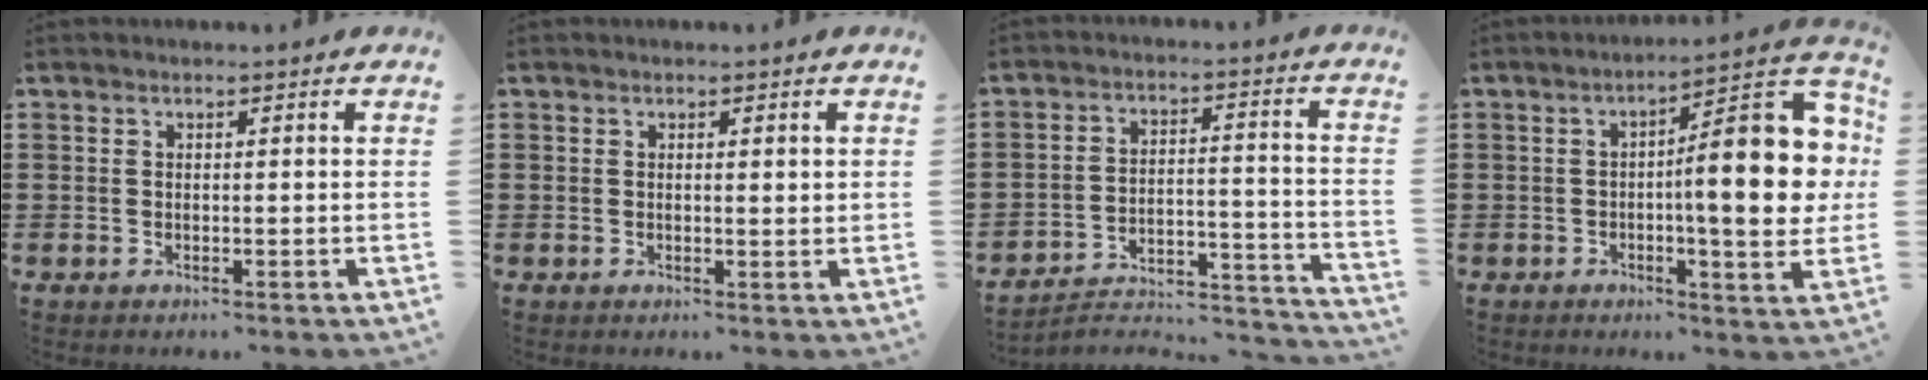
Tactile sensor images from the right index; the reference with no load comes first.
{"total": 0.7, "force": [0.3, 0.1, 0.6], "torque": [-0.013, 0.001, 0.005]}
{"total": 3.5, "force": [-3.2, 1.2, 1.0], "torque": [-0.026, -0.004, -0.071]}
{"total": 16.1, "force": [1.1, 4.0, 15.6], "torque": [-0.222, -0.014, 0.014]}